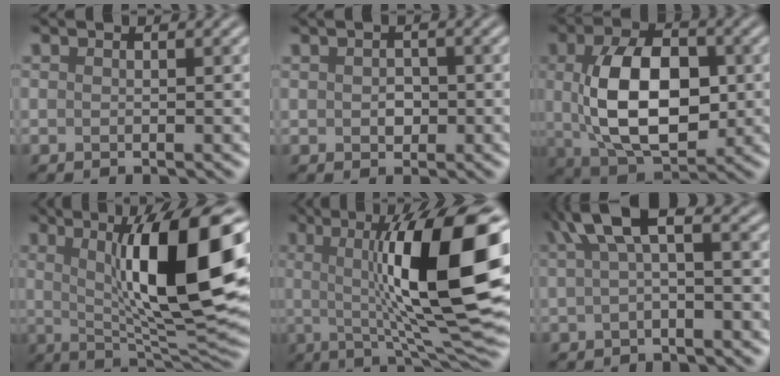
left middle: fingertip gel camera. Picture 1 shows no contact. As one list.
[{"total": 1.6, "force": [0.0, 1.1, 1.1], "torque": [-0.023, 0.001, 0.002]}, {"total": 10.3, "force": [0.2, 5.9, 8.5], "torque": [-0.157, -0.004, 0.008]}, {"total": 14.2, "force": [2.7, 3.6, 13.5], "torque": [-0.187, 0.004, 0.041]}, {"total": 15.3, "force": [1.8, 3.6, 14.8], "torque": [-0.203, 0.007, 0.022]}, {"total": 4.8, "force": [1.6, 1.5, 4.3], "torque": [-0.068, 0.014, 0.021]}]